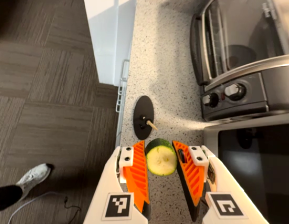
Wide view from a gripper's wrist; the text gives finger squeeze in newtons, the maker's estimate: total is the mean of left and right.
{"total": 9.7, "left": 9.5, "right": 9.9}